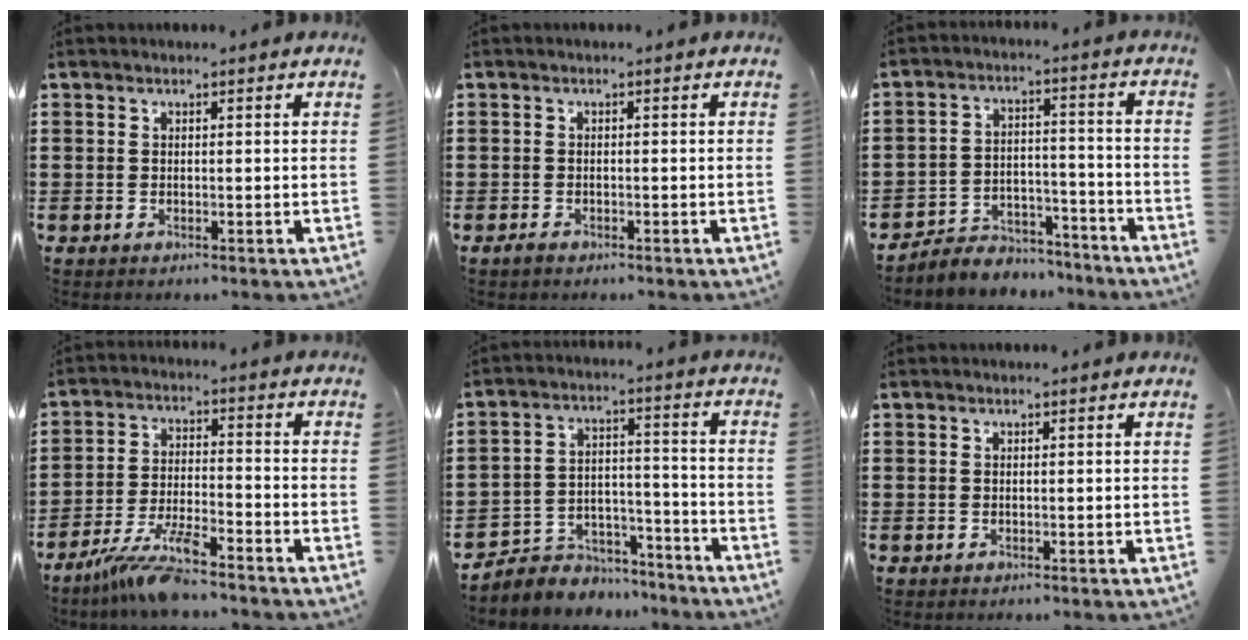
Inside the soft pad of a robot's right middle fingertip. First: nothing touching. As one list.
[{"total": 0.8, "force": [-0.6, 0.3, 0.3], "torque": [-0.009, -0.002, -0.012]}, {"total": 5.2, "force": [-5.1, 1.3, 0.2], "torque": [-0.003, 0.013, -0.102]}, {"total": 7.5, "force": [-6.4, 0.7, 3.9], "torque": [-0.093, -0.013, -0.125]}, {"total": 4.9, "force": [-4.4, 2.2, 0.0], "torque": [-0.012, 0.013, -0.093]}, {"total": 0.0}]